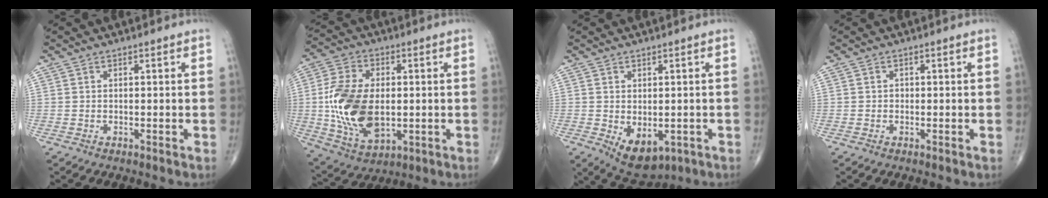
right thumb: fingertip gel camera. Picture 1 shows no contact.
{"total": 17.6, "force": [-0.6, 10.6, 14.0], "torque": [-0.268, -0.005, 0.000]}
{"total": 7.9, "force": [-2.3, 4.7, 5.9], "torque": [-0.075, -0.005, -0.016]}
{"total": 0.7, "force": [-0.1, 0.6, 0.3], "torque": [-0.001, 0.002, -0.003]}